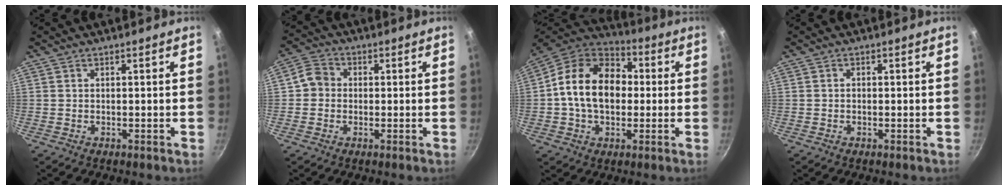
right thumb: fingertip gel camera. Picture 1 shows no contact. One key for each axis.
{"total": 4.6, "fx": -0.2, "fy": 4.2, "fz": 1.9, "tx": -0.014, "ty": 0.011, "tz": -0.018}
{"total": 18.1, "fx": 0.8, "fy": 13.0, "fz": 12.6, "tx": -0.184, "ty": 0.032, "tz": -0.004}
{"total": 0.8, "fx": -0.1, "fy": 0.6, "fz": 0.4, "tx": -0.005, "ty": 0.004, "tz": -0.003}